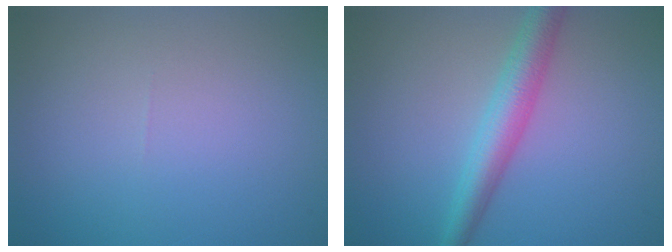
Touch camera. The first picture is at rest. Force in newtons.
{"total": 4.0, "press": 4.0, "slide": 0.1}